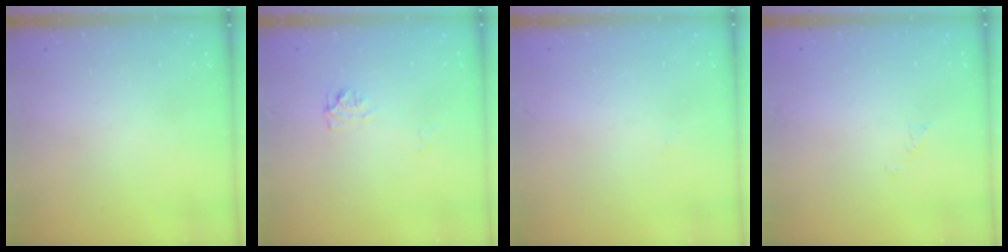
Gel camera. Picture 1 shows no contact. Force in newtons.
{"total": 5.1, "press": 5.0, "slide": 0.8}
{"total": 0.6, "press": 0.5, "slide": 0.2}
{"total": 2.0, "press": 2.0, "slide": 0.3}